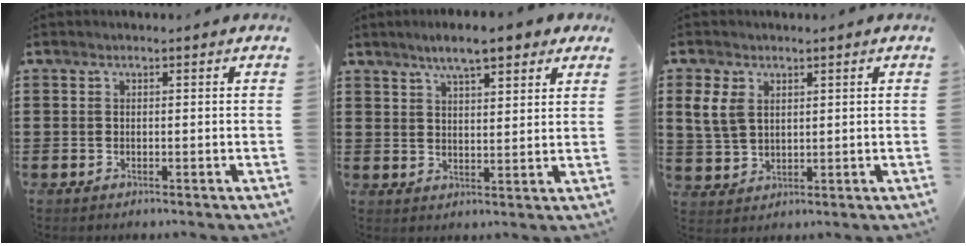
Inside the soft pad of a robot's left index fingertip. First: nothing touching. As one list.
[{"total": 6.5, "force": [5.1, 1.4, 3.8], "torque": [-0.078, -0.001, 0.090]}, {"total": 4.8, "force": [2.0, 3.3, 2.7], "torque": [-0.072, 0.009, 0.036]}]